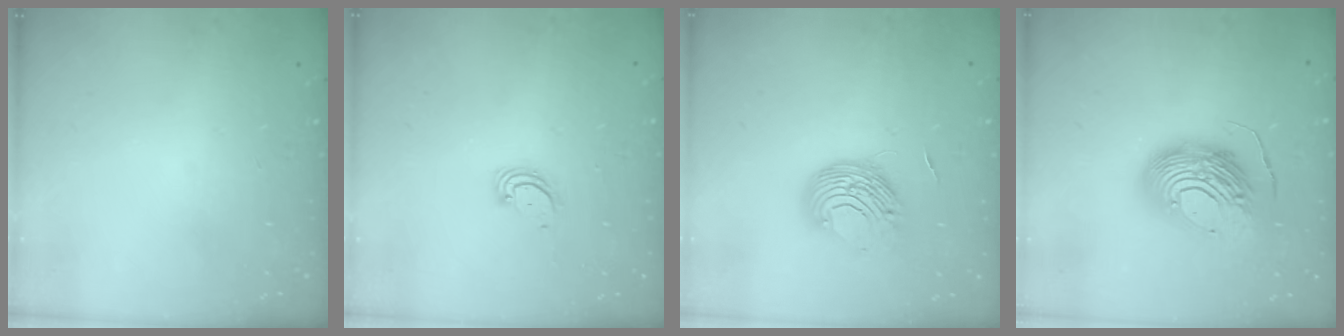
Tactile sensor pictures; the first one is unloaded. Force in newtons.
{"total": 2.8, "press": 2.8, "slide": 0.2}
{"total": 9.4, "press": 9.3, "slide": 1.0}
{"total": 15.4, "press": 15.3, "slide": 1.5}